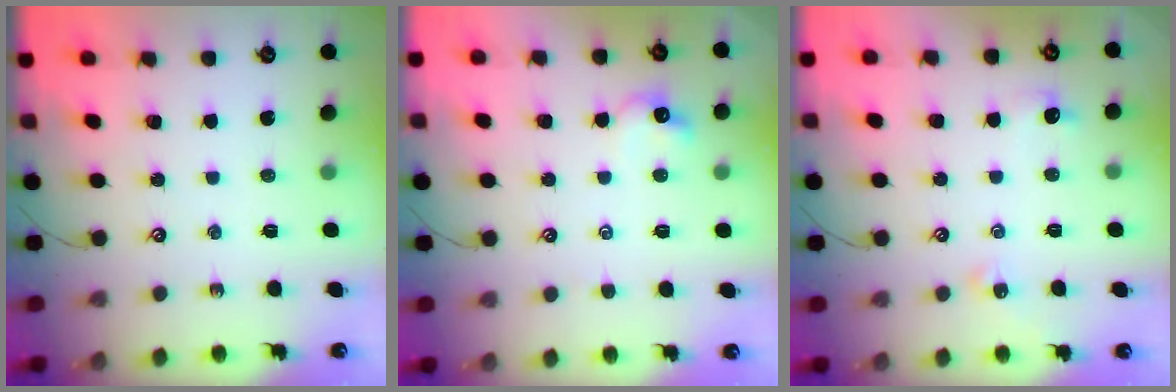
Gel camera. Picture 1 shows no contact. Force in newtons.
{"total": 2.1, "press": 2.0, "slide": 0.7}
{"total": 2.5, "press": 2.4, "slide": 0.6}